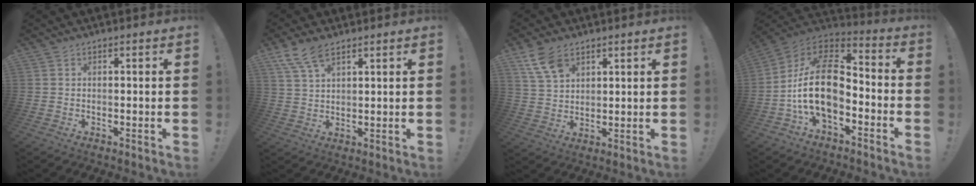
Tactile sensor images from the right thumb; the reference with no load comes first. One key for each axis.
{"total": 7.5, "fx": 5.0, "fy": 3.1, "fz": 4.6, "tx": -0.094, "ty": -0.014, "tz": 0.097}
{"total": 8.8, "fx": 5.2, "fy": 5.2, "fz": 4.8, "tx": -0.085, "ty": -0.017, "tz": 0.104}
{"total": 19.1, "fx": -3.3, "fy": 11.7, "fz": 14.7, "tx": -0.275, "ty": 0.024, "tz": -0.049}